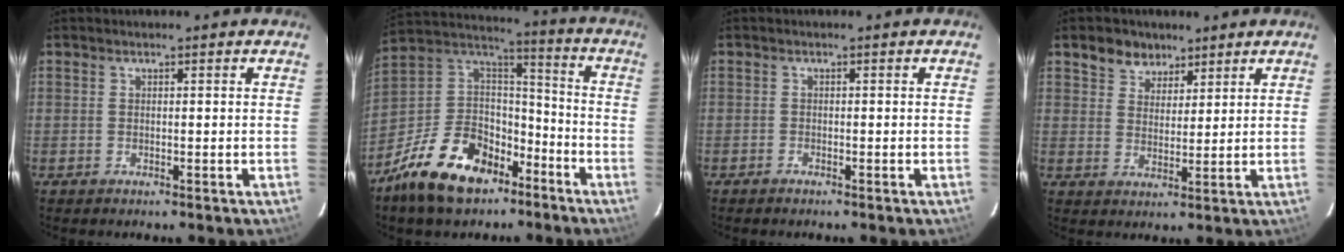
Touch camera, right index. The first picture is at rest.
{"total": 20.5, "force": [-13.0, 11.8, 10.5], "torque": [-0.236, 0.031, -0.213]}
{"total": 0.7, "force": [-0.7, 0.2, 0.1], "torque": [-0.006, 0.001, -0.014]}
{"total": 5.8, "force": [3.9, 4.0, 1.4], "torque": [-0.024, 0.016, 0.067]}